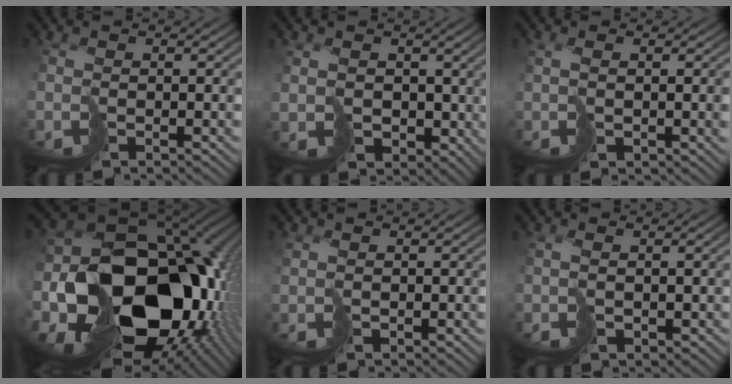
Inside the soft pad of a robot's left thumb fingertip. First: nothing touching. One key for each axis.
{"total": 5.0, "fx": 0.8, "fy": 4.4, "fz": 2.2, "tx": -0.063, "ty": -0.017, "tz": 0.016}
{"total": 2.4, "fx": 0.6, "fy": 1.2, "fz": 2.0, "tx": -0.038, "ty": 0.001, "tz": 0.019}
{"total": 21.1, "fx": -3.0, "fy": 14.5, "fz": 15.1, "tx": -0.315, "ty": -0.039, "tz": -0.011}
{"total": 1.6, "fx": 1.0, "fy": 1.0, "fz": 0.6, "tx": -0.027, "ty": -0.003, "tz": 0.022}
{"total": 2.5, "fx": 0.6, "fy": 1.2, "fz": 2.1, "tx": -0.044, "ty": 0.000, "tz": 0.020}